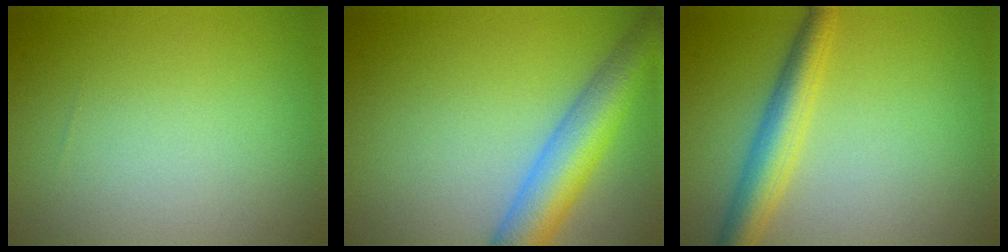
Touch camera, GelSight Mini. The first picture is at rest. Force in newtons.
{"total": 6.2, "press": 6.2, "slide": 0.3}
{"total": 4.2, "press": 4.2, "slide": 0.1}